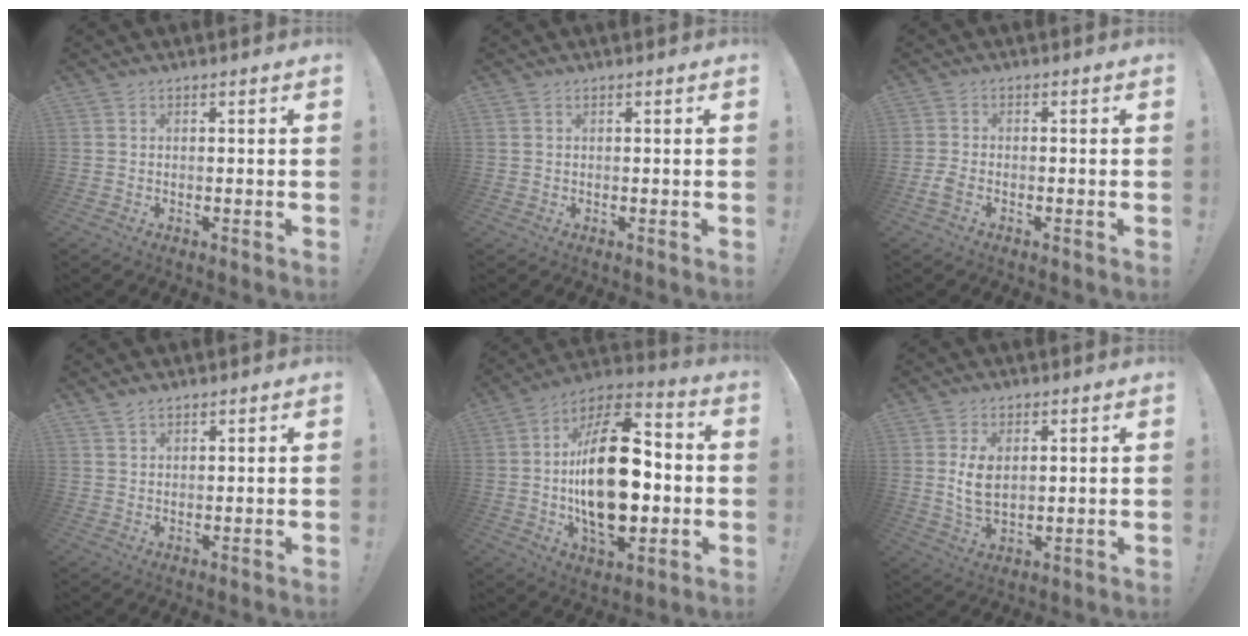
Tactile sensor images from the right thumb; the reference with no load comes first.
{"total": 0.5, "force": [0.3, 0.4, 0.3], "torque": [-0.012, 0.004, 0.007]}
{"total": 2.5, "force": [-1.3, 1.2, 1.8], "torque": [-0.046, -0.001, -0.025]}
{"total": 2.0, "force": [1.7, 0.7, 0.7], "torque": [-0.013, -0.008, 0.033]}
{"total": 27.8, "force": [-1.5, 15.0, 23.4], "torque": [-0.410, 0.011, -0.024]}
{"total": 6.8, "force": [1.7, 4.2, 5.0], "torque": [-0.092, -0.010, 0.026]}